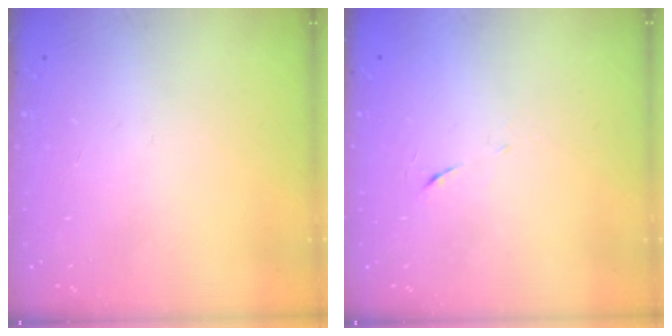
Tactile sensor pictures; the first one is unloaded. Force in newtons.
{"total": 6.2, "press": 6.1, "slide": 0.7}